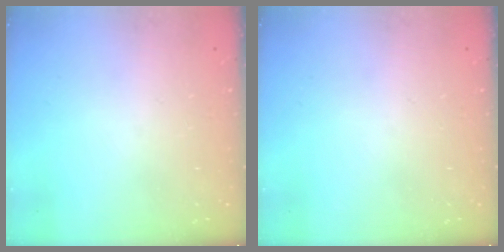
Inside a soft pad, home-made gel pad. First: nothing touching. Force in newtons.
{"total": 0.0}